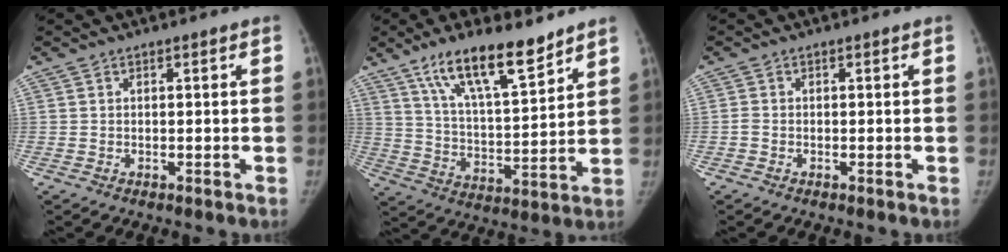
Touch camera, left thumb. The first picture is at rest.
{"total": 15.6, "force": [10.8, 4.4, 10.3], "torque": [-0.155, -0.060, 0.198]}
{"total": 1.0, "force": [-0.5, 0.7, 0.5], "torque": [-0.014, 0.000, -0.011]}